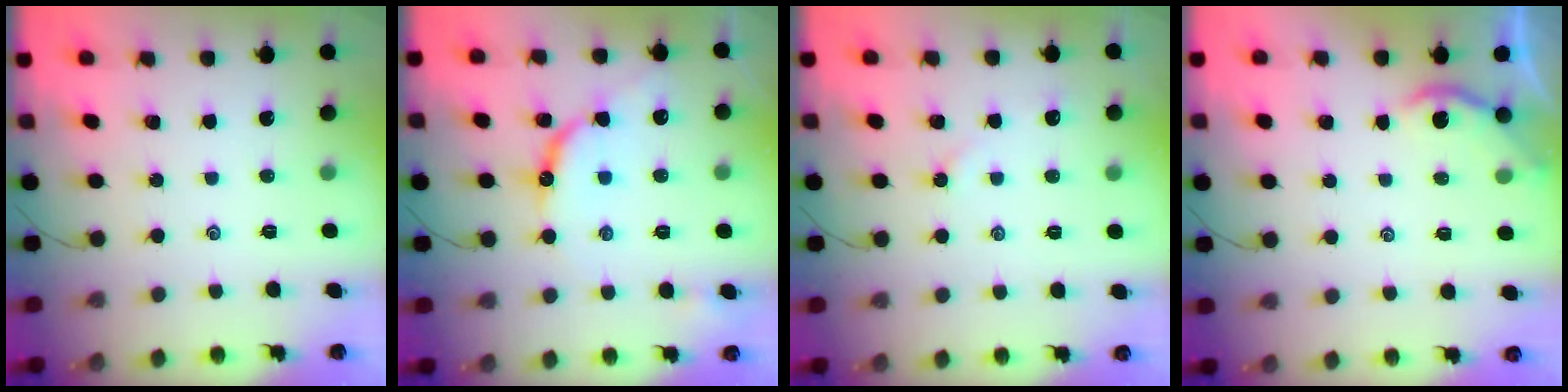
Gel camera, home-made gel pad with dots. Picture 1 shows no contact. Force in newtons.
{"total": 10.3, "press": 10.2, "slide": 1.0}
{"total": 3.6, "press": 3.6, "slide": 0.6}
{"total": 1.8, "press": 1.8, "slide": 0.1}